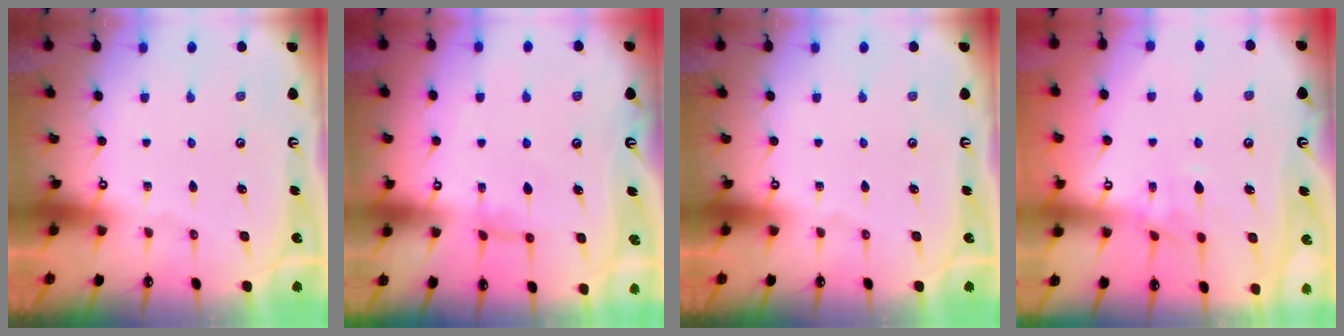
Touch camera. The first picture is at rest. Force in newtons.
{"total": 1.5, "press": 1.4, "slide": 0.6}
{"total": 0.0}
{"total": 1.1, "press": 0.4, "slide": 1.0}